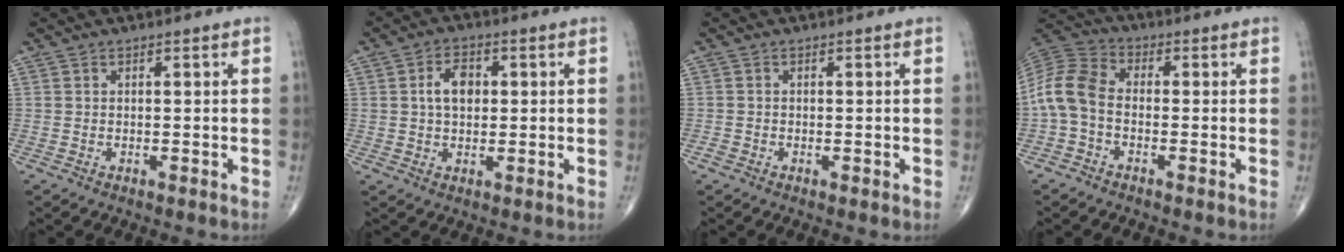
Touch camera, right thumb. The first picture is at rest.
{"total": 5.6, "force": [1.0, 3.7, 4.2], "torque": [-0.062, 0.006, 0.014]}
{"total": 1.0, "force": [-0.4, 0.6, 0.6], "torque": [-0.008, -0.001, -0.010]}
{"total": 8.8, "force": [-1.6, 5.7, 6.5], "torque": [-0.132, 0.026, -0.049]}